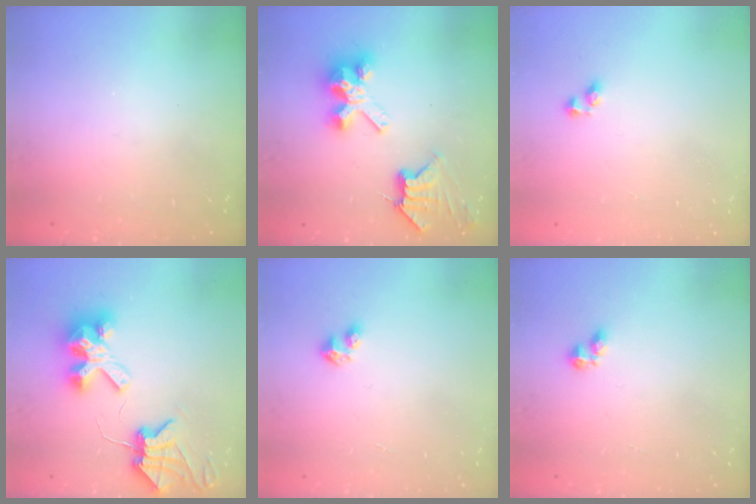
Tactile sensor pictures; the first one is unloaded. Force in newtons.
{"total": 10.3, "press": 10.2, "slide": 1.1}
{"total": 2.2, "press": 1.9, "slide": 1.1}
{"total": 8.5, "press": 8.5, "slide": 0.9}
{"total": 3.0, "press": 2.9, "slide": 0.3}
{"total": 2.6, "press": 2.5, "slide": 0.5}